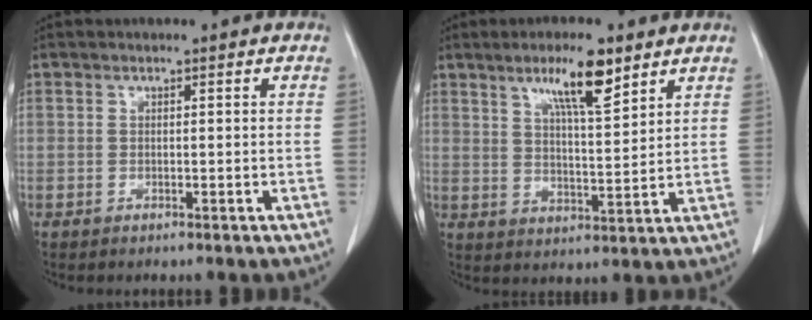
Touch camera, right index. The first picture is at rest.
{"total": 8.9, "force": [5.7, 1.3, 6.8], "torque": [-0.118, 0.000, 0.097]}